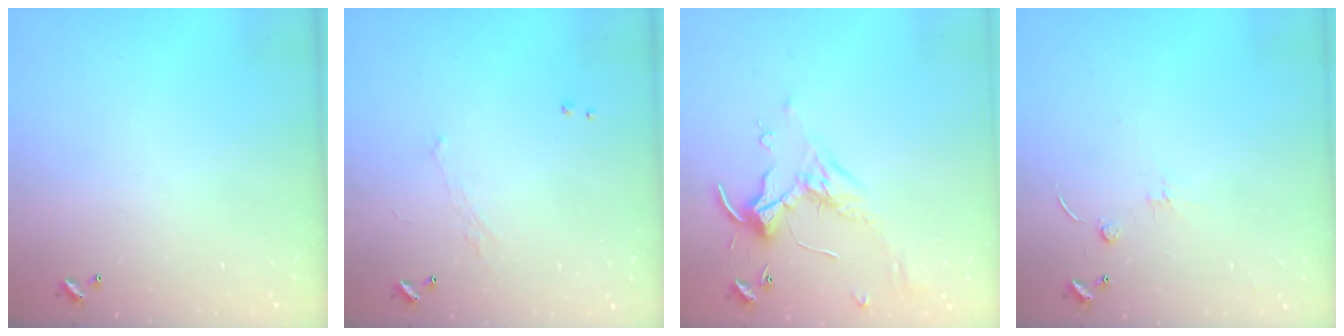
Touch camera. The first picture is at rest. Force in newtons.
{"total": 0.7, "press": 0.0, "slide": 0.7}
{"total": 0.5, "press": 0.4, "slide": 0.4}
{"total": 1.3, "press": 1.2, "slide": 0.5}